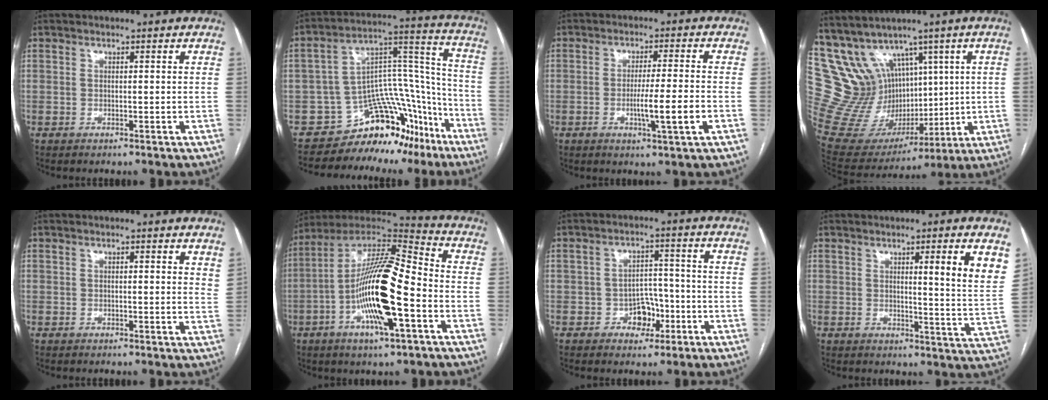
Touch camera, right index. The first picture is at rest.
{"total": 16.6, "force": [-13.0, 8.0, 6.4], "torque": [-0.068, 0.089, -0.194]}
{"total": 9.3, "force": [-2.9, -0.6, 8.9], "torque": [-0.152, -0.011, -0.049]}
{"total": 15.9, "force": [7.8, 12.3, 6.5], "torque": [-0.150, 0.068, 0.199]}
{"total": 3.0, "force": [2.4, 0.8, 1.6], "torque": [-0.020, -0.006, 0.021]}
{"total": 19.6, "force": [-4.9, 3.5, 18.7], "torque": [-0.354, 0.001, -0.087]}
{"total": 5.0, "force": [-2.0, 3.8, 2.6], "torque": [-0.032, 0.016, -0.028]}
{"total": 9.3, "force": [4.7, -0.2, 7.9], "torque": [-0.094, -0.027, 0.054]}